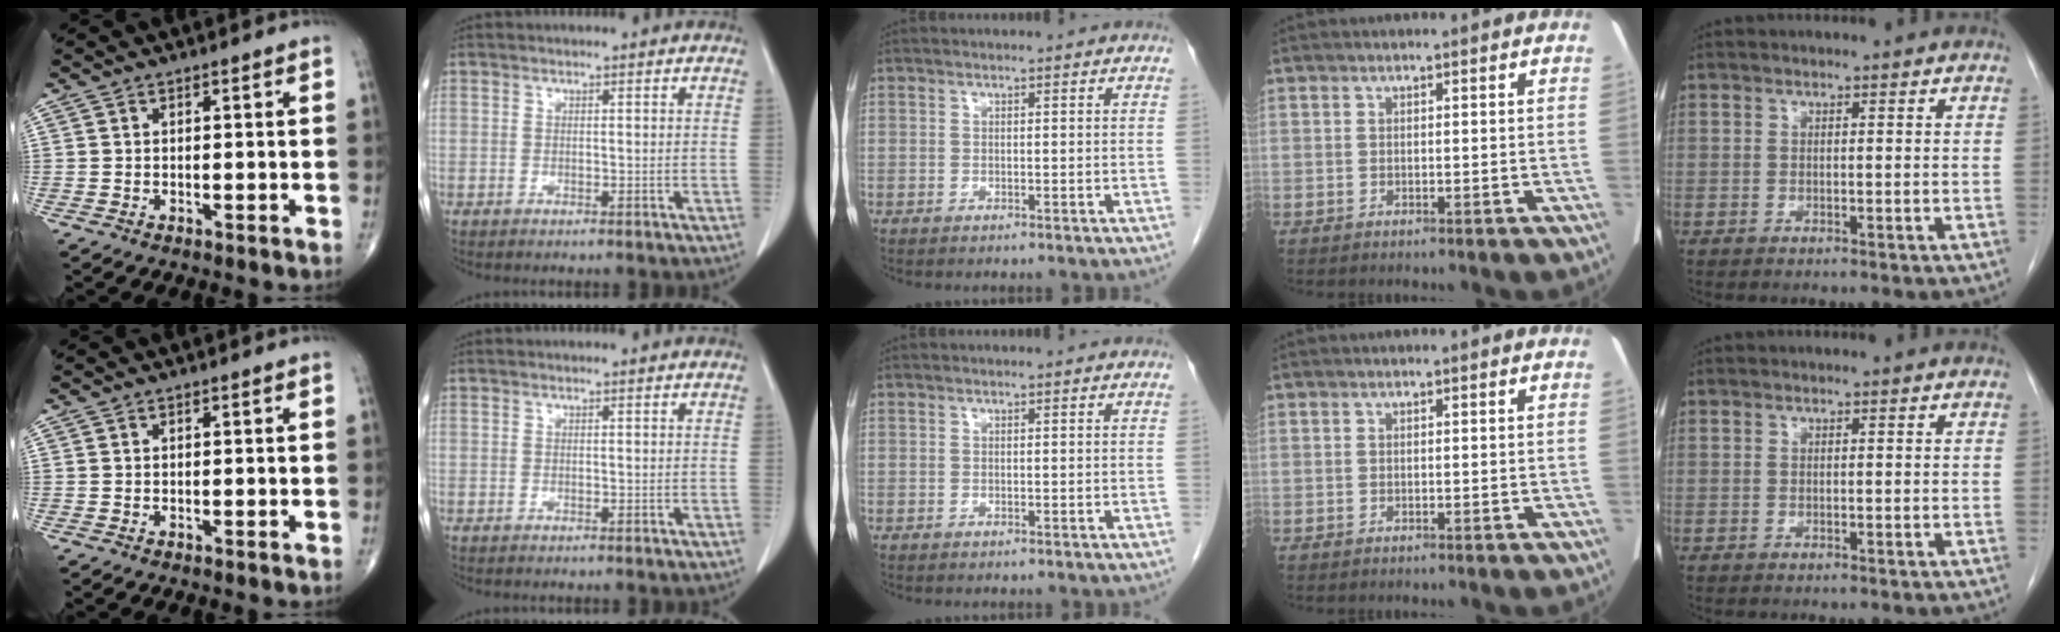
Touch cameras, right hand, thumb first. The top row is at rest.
{}